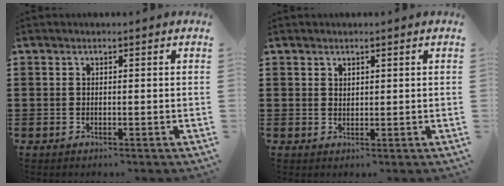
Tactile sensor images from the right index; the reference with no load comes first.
{"total": 1.1, "force": [0.9, 0.6, 0.2], "torque": [-0.004, 0.003, 0.018]}